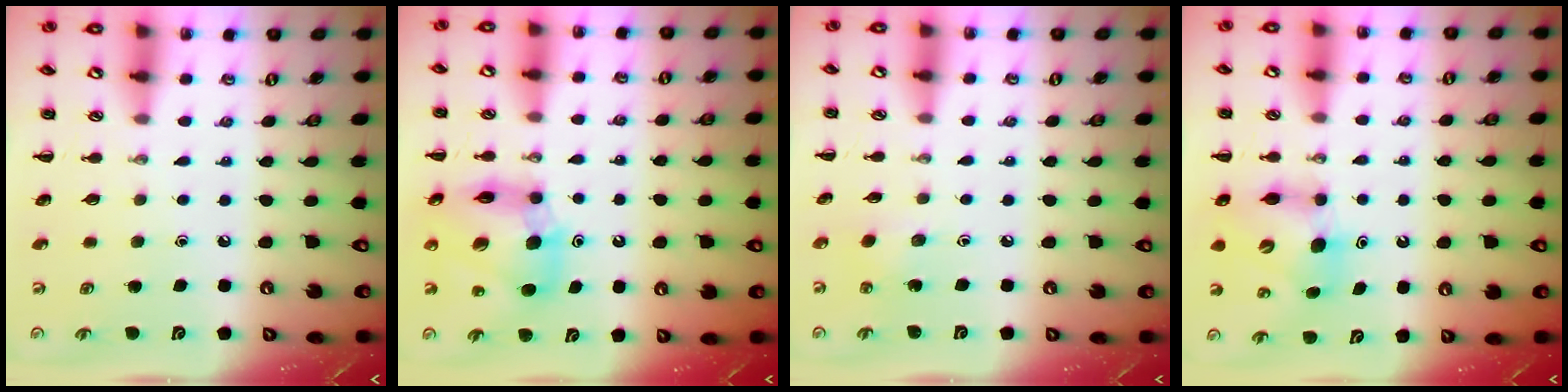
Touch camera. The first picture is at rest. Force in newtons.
{"total": 11.6, "press": 11.1, "slide": 3.3}
{"total": 2.4, "press": 2.3, "slide": 0.6}
{"total": 6.6, "press": 6.4, "slide": 1.4}